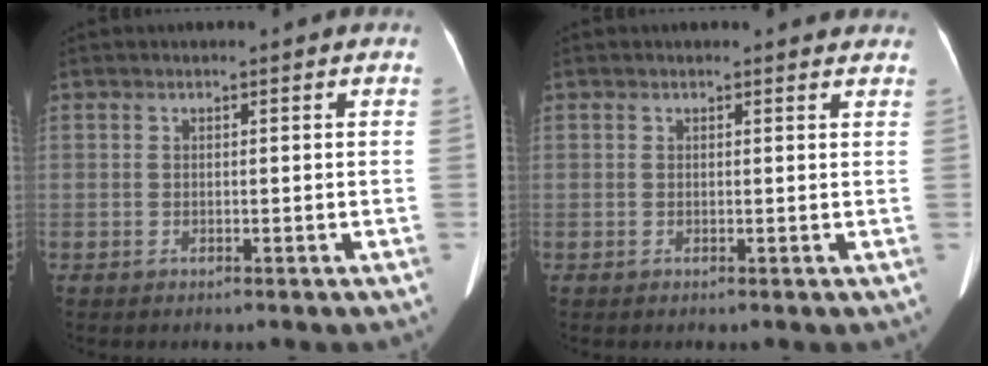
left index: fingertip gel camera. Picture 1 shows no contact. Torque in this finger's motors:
{"motor_torque": [0.16, -0.23, 0.00, 0.00]}